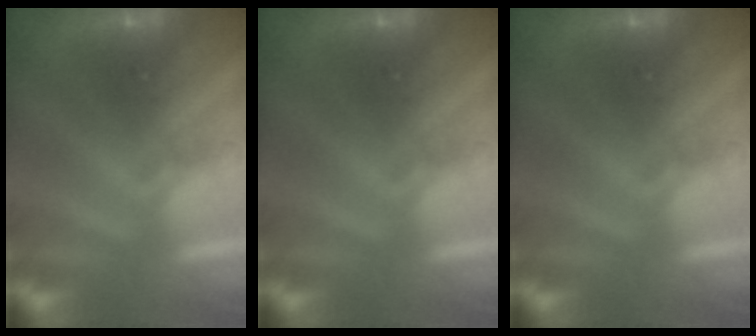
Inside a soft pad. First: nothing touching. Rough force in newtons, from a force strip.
{"total": 0.0}
{"total": 0.0}